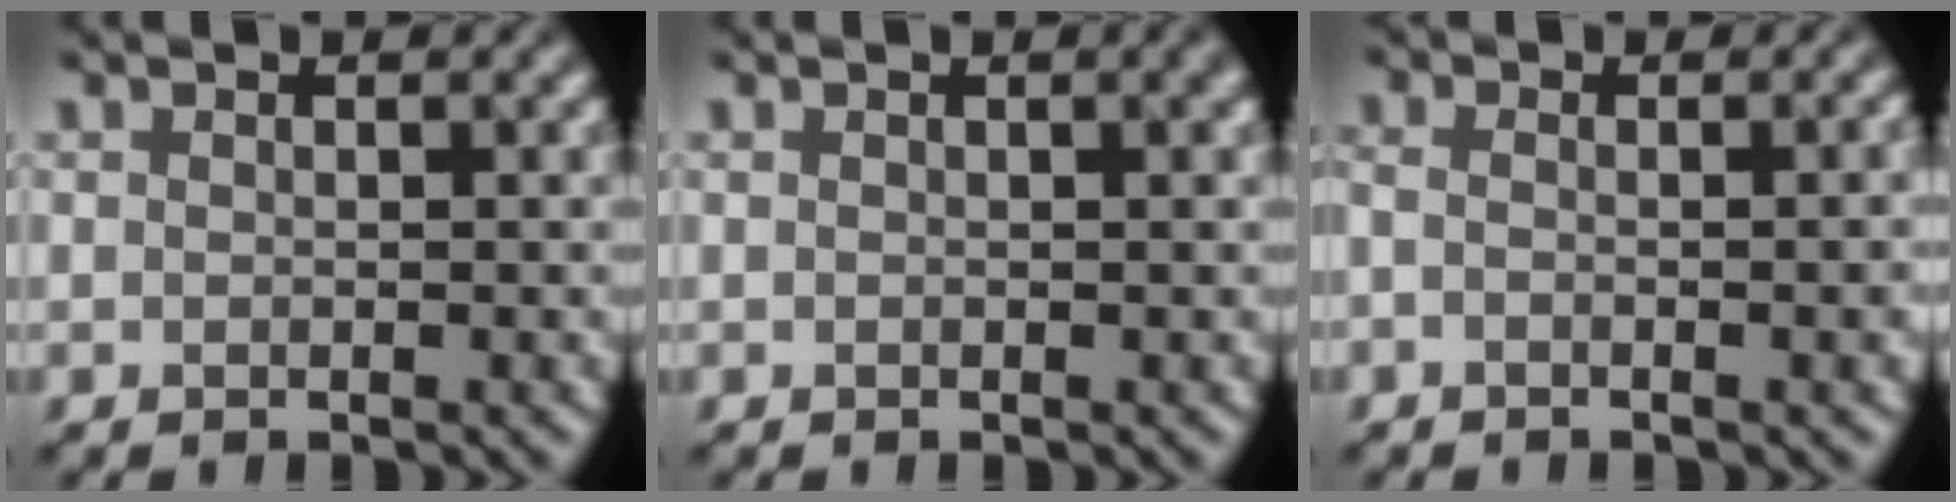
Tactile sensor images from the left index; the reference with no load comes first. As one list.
[{"total": 2.6, "force": [0.9, 1.2, 2.1], "torque": [-0.002, 0.014, -0.003]}, {"total": 6.3, "force": [-0.7, 3.2, 5.3], "torque": [-0.030, 0.026, -0.036]}]